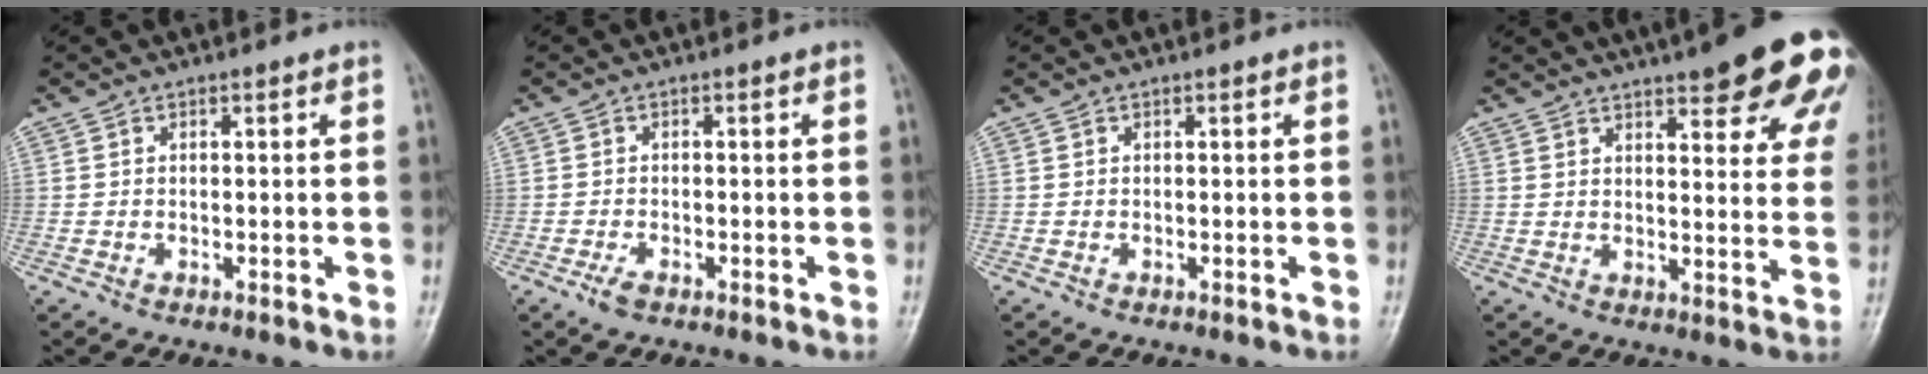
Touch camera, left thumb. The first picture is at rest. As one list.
[{"total": 2.0, "force": [-1.4, 0.8, 1.2], "torque": [-0.031, 0.005, -0.026]}, {"total": 0.0}, {"total": 22.2, "force": [14.1, 6.2, 16.0], "torque": [-0.182, -0.029, 0.163]}]